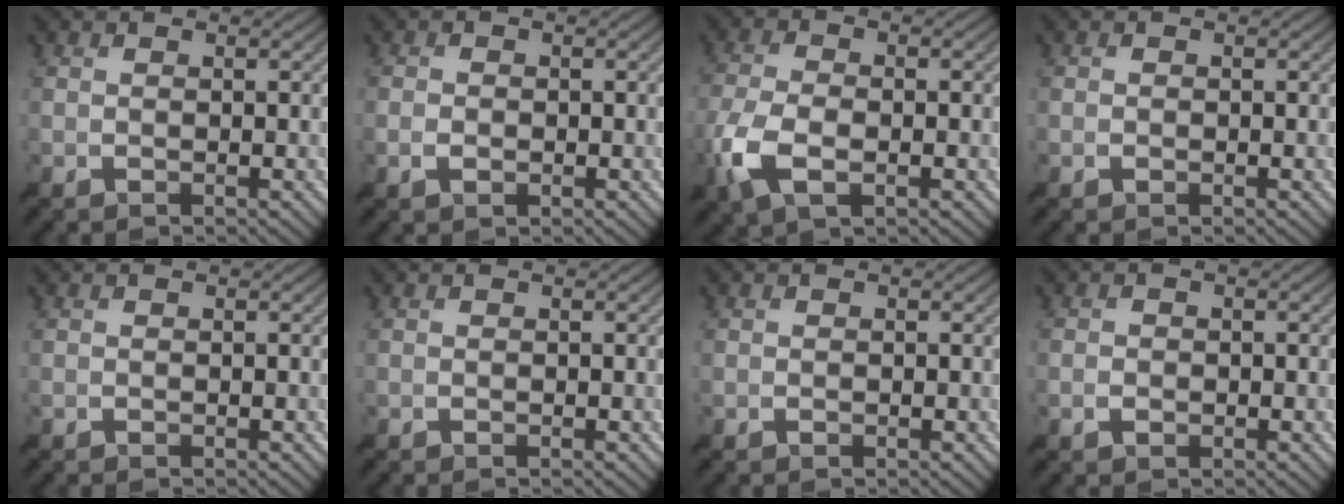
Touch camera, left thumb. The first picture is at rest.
{"total": 1.9, "force": [-0.6, 1.3, 1.3], "torque": [-0.026, -0.002, -0.012]}
{"total": 7.7, "force": [-2.9, 3.7, 6.1], "torque": [-0.151, -0.012, -0.062]}
{"total": 0.7, "force": [-0.3, 0.5, 0.4], "torque": [-0.008, -0.001, -0.004]}
{"total": 0.0}
{"total": 0.0}
{"total": 0.0}
{"total": 1.4, "force": [-0.5, 1.0, 0.8], "torque": [-0.016, -0.001, -0.010]}